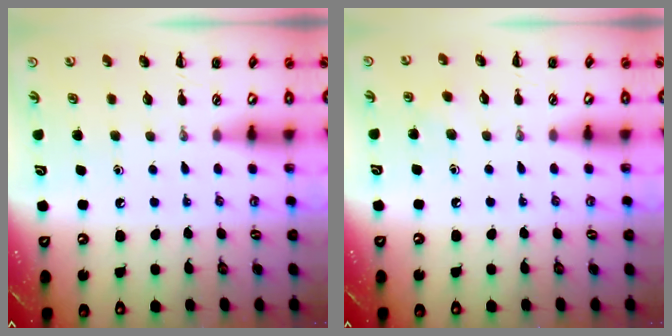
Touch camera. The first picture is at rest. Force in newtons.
{"total": 3.7, "press": 3.5, "slide": 1.0}